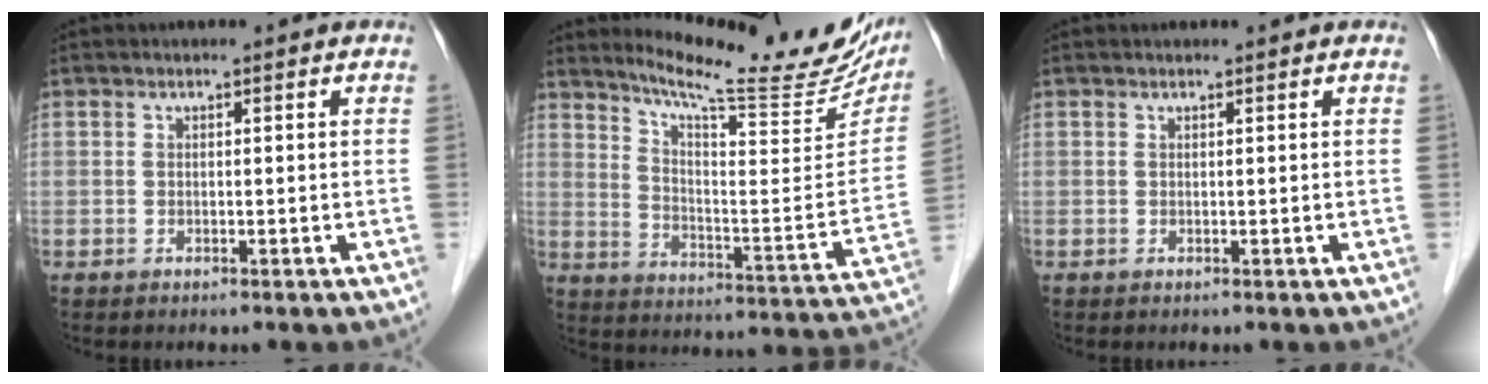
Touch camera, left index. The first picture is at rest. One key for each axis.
{"total": 21.3, "fx": 18.7, "fy": 2.4, "fz": 9.8, "tx": -0.147, "ty": -0.063, "tz": 0.249}
{"total": 0.5, "fx": 0.5, "fy": 0.0, "fz": 0.1, "tx": -0.003, "ty": 0.007, "tz": 0.010}